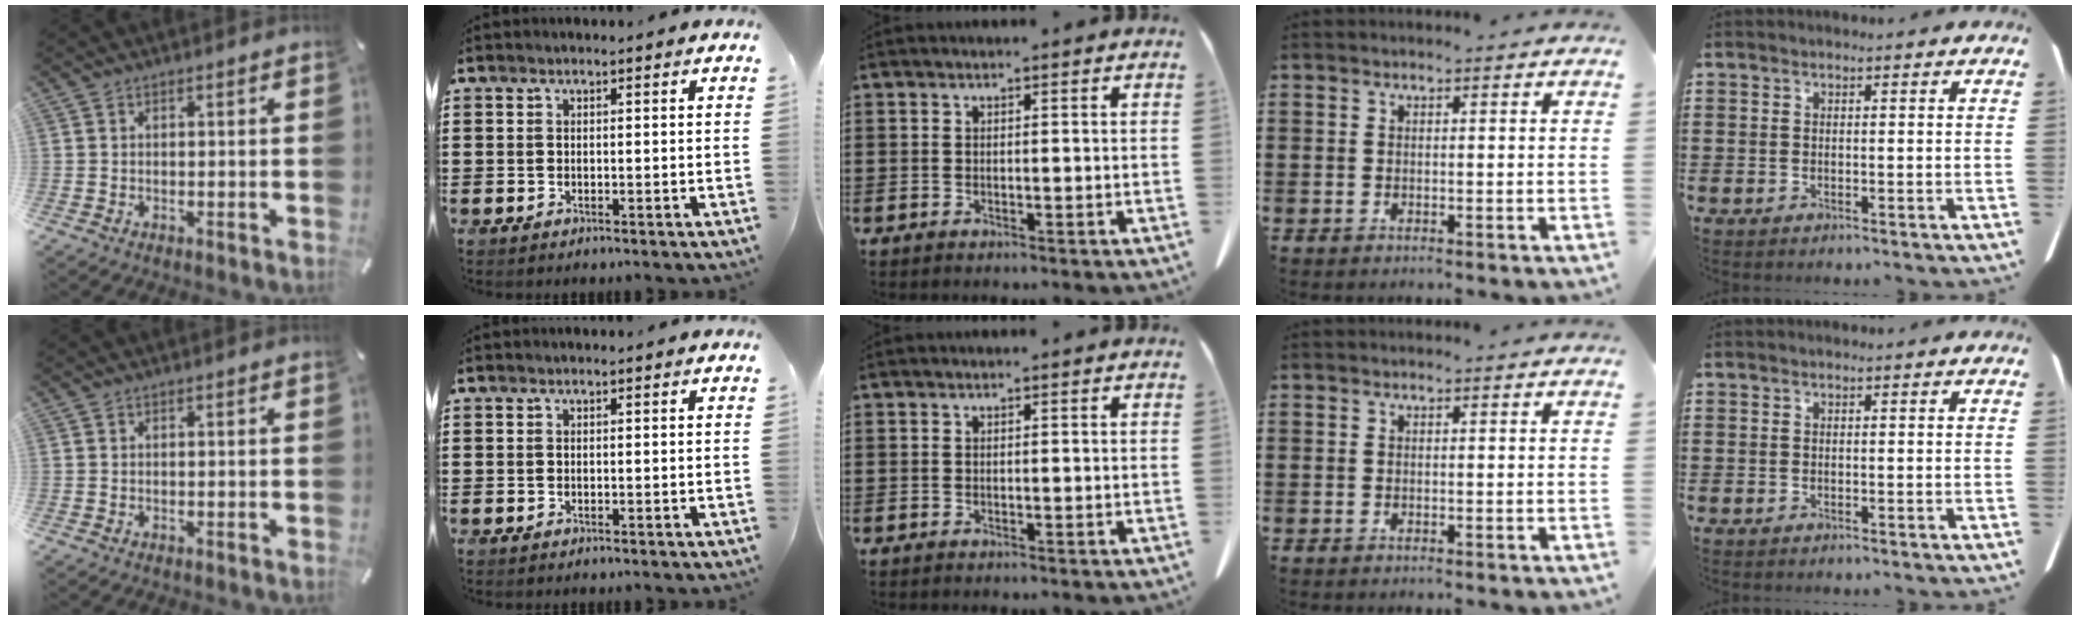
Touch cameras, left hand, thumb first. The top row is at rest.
{}